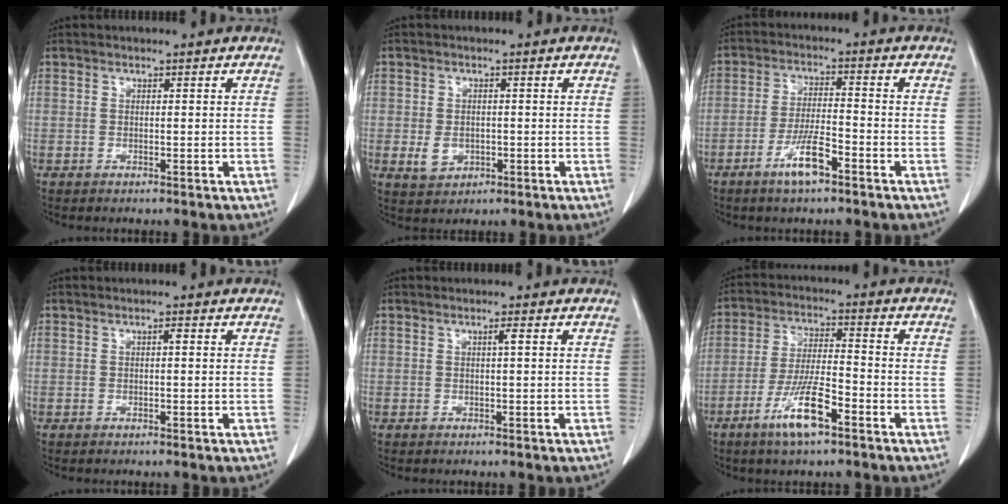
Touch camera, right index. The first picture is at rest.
{"total": 3.5, "force": [-0.7, 2.9, 1.8], "torque": [-0.032, -0.001, 0.000]}
{"total": 6.5, "force": [-3.9, 1.0, 5.1], "torque": [-0.101, -0.004, -0.073]}
{"total": 0.6, "force": [0.1, 0.1, 0.6], "torque": [-0.011, 0.001, 0.001]}
{"total": 0.8, "force": [0.2, -0.1, 0.8], "torque": [-0.014, 0.002, 0.003]}
{"total": 9.4, "force": [-5.3, 1.6, 7.5], "torque": [-0.149, -0.011, -0.098]}